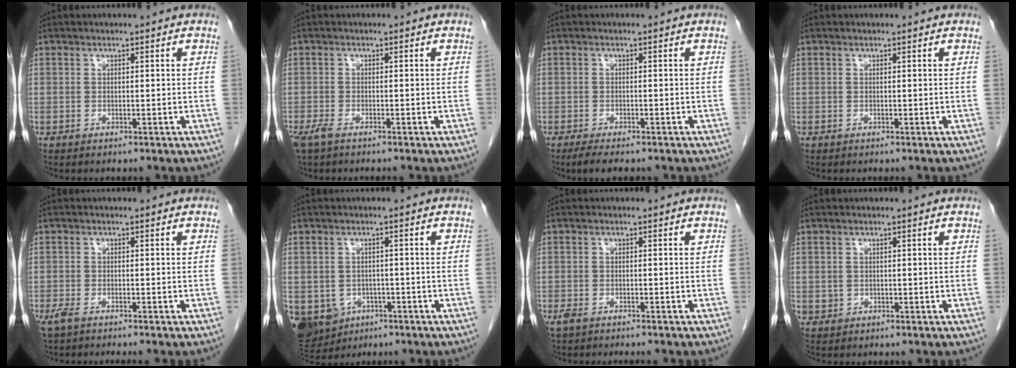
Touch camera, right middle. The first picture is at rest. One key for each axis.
{"total": 2.3, "fx": -1.6, "fy": 0.5, "fz": 1.4, "tx": -0.035, "ty": -0.006, "tz": -0.033}
{"total": 3.6, "fx": -2.8, "fy": 1.0, "fz": 2.1, "tx": -0.039, "ty": -0.009, "tz": -0.040}
{"total": 0.0}
{"total": 3.1, "fx": -2.5, "fy": 0.4, "fz": 1.8, "tx": -0.033, "ty": -0.007, "tz": -0.042}
{"total": 12.8, "fx": -5.5, "fy": 10.6, "fz": 4.8, "tx": -0.141, "ty": -0.002, "tz": -0.069}
{"total": 4.0, "fx": -3.2, "fy": 1.2, "fz": 2.2, "tx": -0.035, "ty": -0.010, "tz": -0.044}
{"total": 1.0, "fx": 0.0, "fy": 1.0, "fz": 0.2, "tx": -0.001, "ty": 0.003, "tz": 0.003}